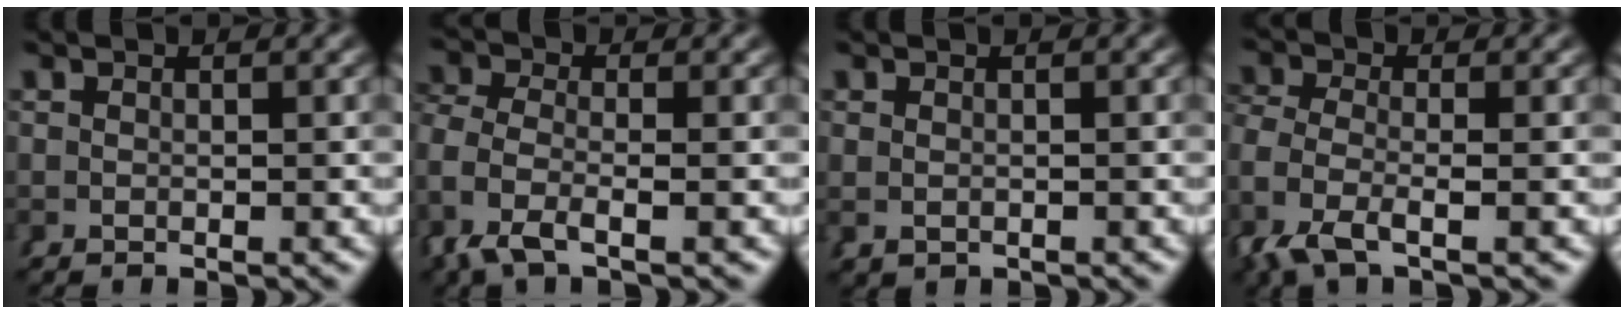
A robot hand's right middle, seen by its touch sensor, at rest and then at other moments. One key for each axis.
{"total": 3.9, "fx": -1.1, "fy": 2.4, "fz": 2.8, "tx": -0.095, "ty": -0.024, "tz": -0.010}
{"total": 1.2, "fx": -0.2, "fy": 1.1, "fz": 0.5, "tx": -0.025, "ty": -0.014, "tz": 0.007}
{"total": 4.2, "fx": -1.4, "fy": 2.4, "fz": 3.2, "tx": -0.102, "ty": -0.027, "tz": -0.012}